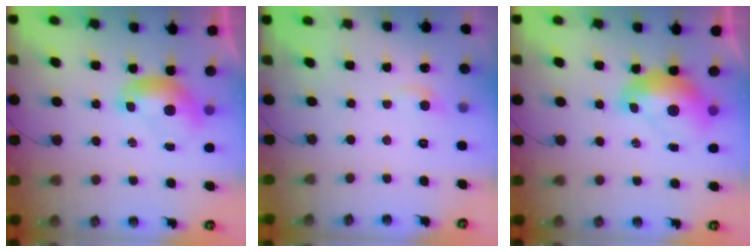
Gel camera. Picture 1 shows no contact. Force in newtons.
{"total": 0.9, "press": 0.4, "slide": 0.8}
{"total": 2.6, "press": 2.5, "slide": 0.7}